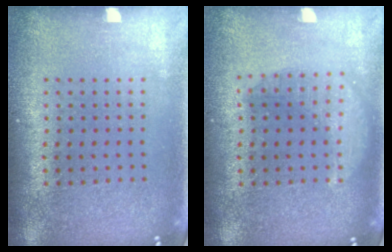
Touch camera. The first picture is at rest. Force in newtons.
{"total": 1.4, "press": 1.4, "slide": 0.1}